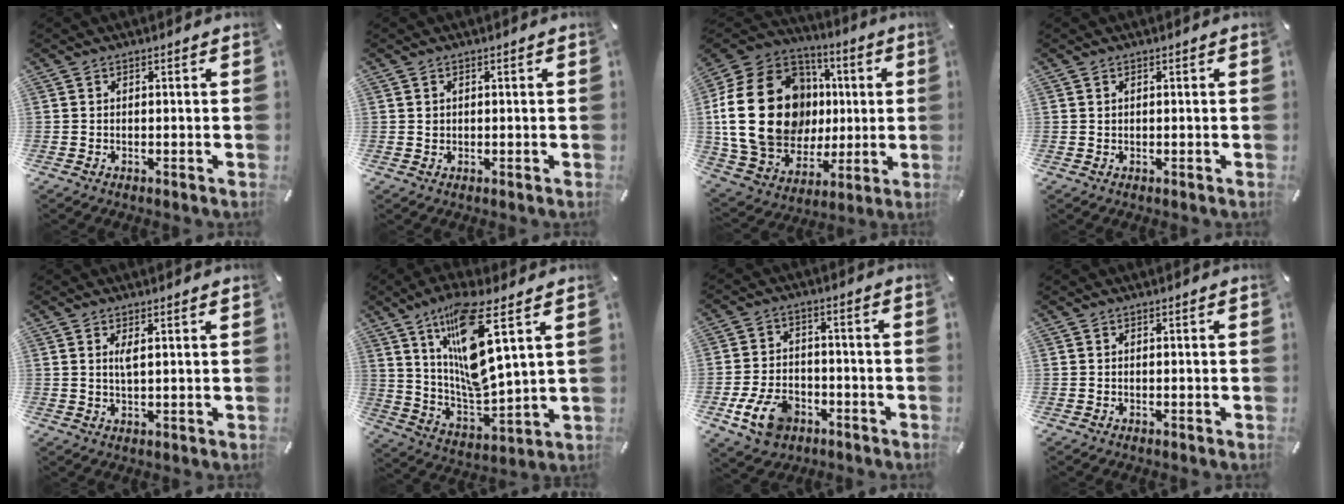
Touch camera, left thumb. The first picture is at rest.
{"total": 0.7, "force": [0.2, 0.6, 0.3], "torque": [-0.008, 0.002, 0.004]}
{"total": 27.8, "force": [2.3, 21.2, 17.8], "torque": [-0.362, 0.002, 0.063]}
{"total": 0.0}
{"total": 2.6, "force": [1.2, 0.5, 2.3], "torque": [-0.048, 0.003, 0.019]}
{"total": 16.6, "force": [8.7, 3.7, 13.6], "torque": [-0.274, -0.046, 0.133]}
{"total": 10.0, "force": [-4.5, 6.8, 5.7], "torque": [-0.117, 0.016, -0.081]}
{"total": 0.0}